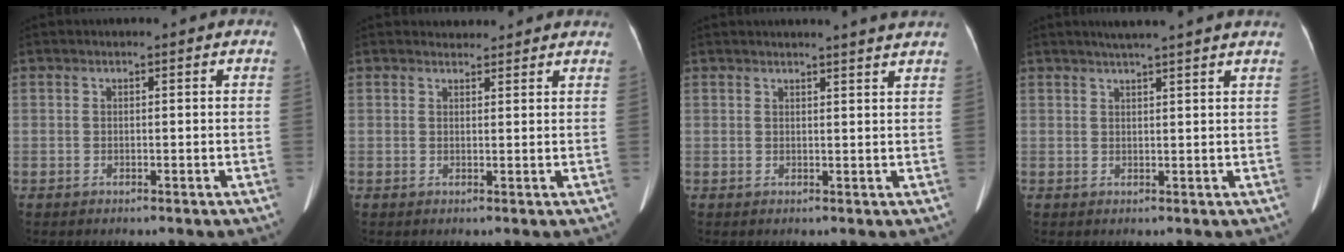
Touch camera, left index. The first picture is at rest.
{"total": 3.5, "force": [3.3, 1.1, 0.1], "torque": [-0.002, 0.016, 0.036]}
{"total": 5.2, "force": [4.8, -0.8, 1.8], "torque": [-0.021, 0.003, 0.043]}
{"total": 8.1, "force": [6.9, -0.5, 4.1], "torque": [-0.059, 0.025, 0.080]}